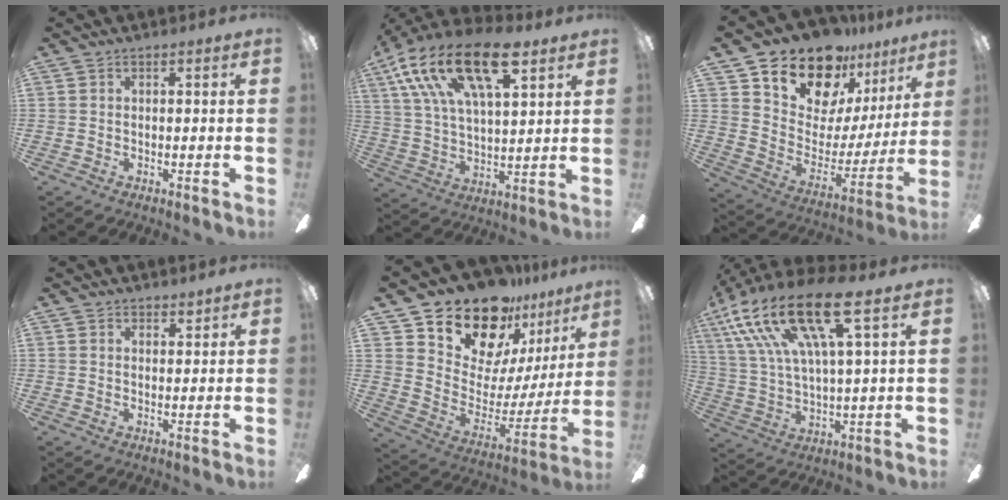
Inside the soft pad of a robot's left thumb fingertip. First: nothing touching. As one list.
[{"total": 22.0, "force": [12.7, 9.5, 15.3], "torque": [-0.280, -0.051, 0.214]}, {"total": 17.4, "force": [14.2, 8.4, 5.5], "torque": [-0.110, -0.112, 0.255]}, {"total": 2.1, "force": [1.8, 1.1, 0.2], "torque": [0.004, -0.005, 0.034]}, {"total": 18.5, "force": [15.2, 8.4, 6.4], "torque": [-0.126, -0.122, 0.272]}, {"total": 21.4, "force": [12.2, 5.9, 16.5], "torque": [-0.340, -0.050, 0.196]}]